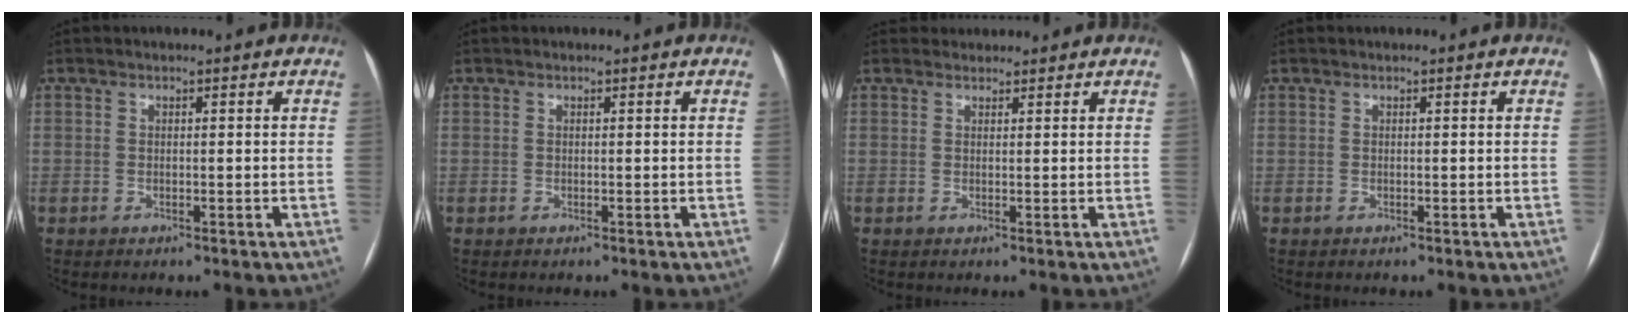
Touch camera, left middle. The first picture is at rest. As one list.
[{"total": 0.0}, {"total": 1.8, "force": [1.6, 0.6, -0.3], "torque": [0.004, 0.018, 0.026]}, {"total": 0.0}]